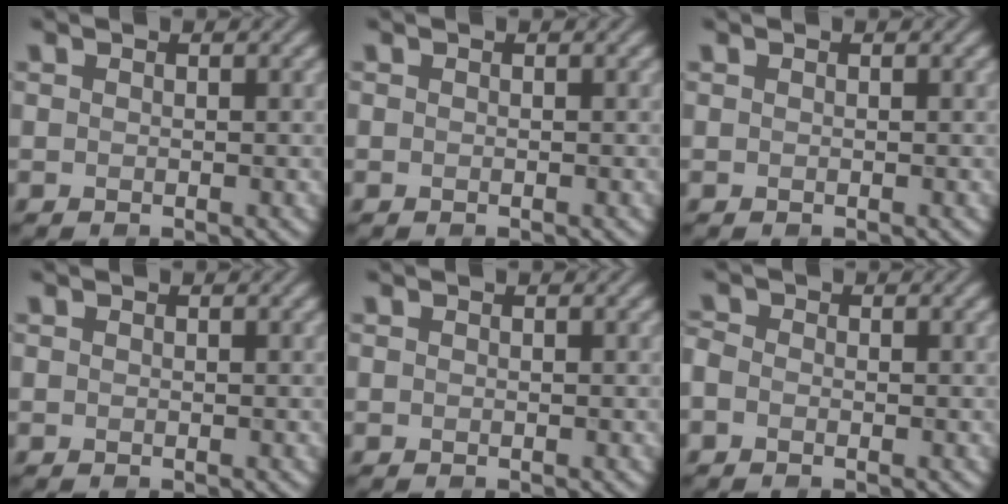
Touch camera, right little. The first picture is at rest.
{"total": 0.0}
{"total": 0.0}
{"total": 0.0}
{"total": 0.0}
{"total": 1.1, "force": [-0.5, 0.8, 0.6], "torque": [-0.015, 0.001, -0.016]}